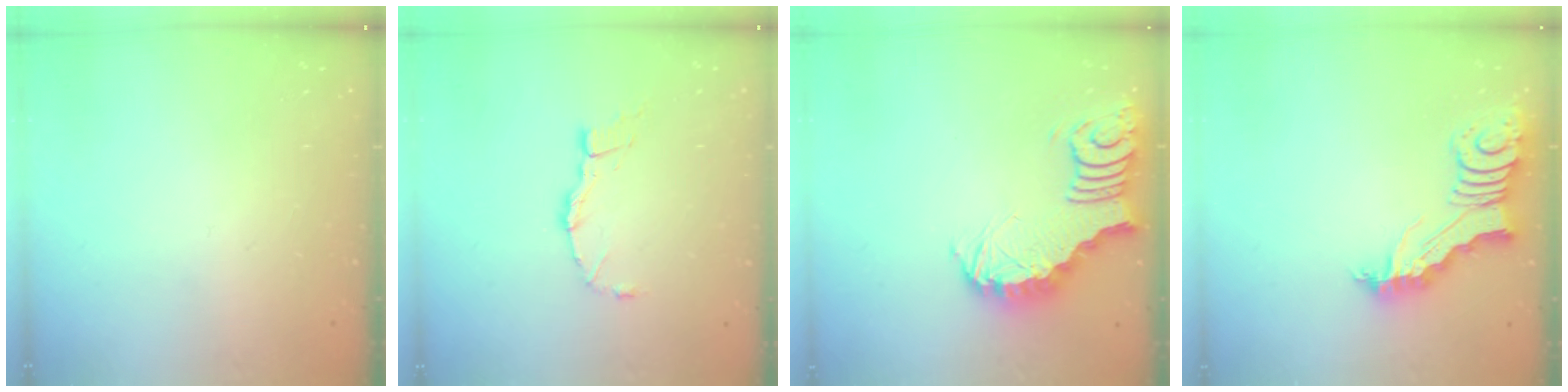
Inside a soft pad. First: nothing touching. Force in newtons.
{"total": 7.7, "press": 7.6, "slide": 0.8}
{"total": 5.9, "press": 5.8, "slide": 1.3}
{"total": 5.8, "press": 5.8, "slide": 0.5}